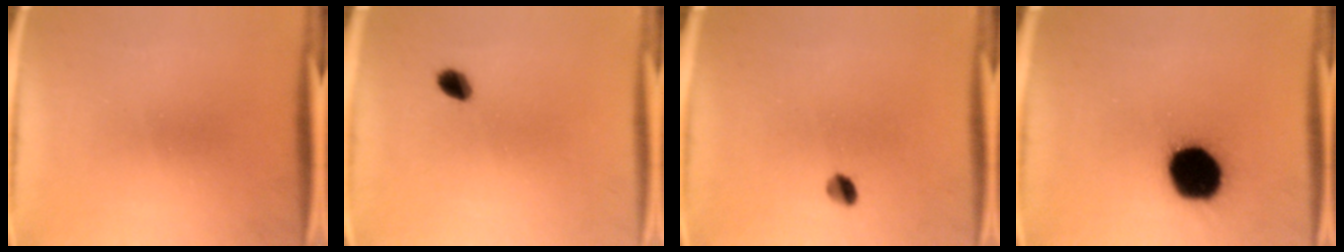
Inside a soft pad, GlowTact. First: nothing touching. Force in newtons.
{"total": 2.9}
{"total": 2.5}
{"total": 19.8}